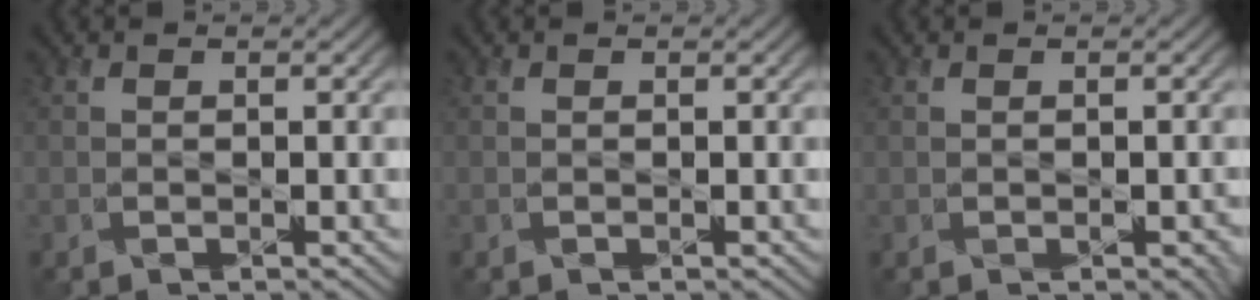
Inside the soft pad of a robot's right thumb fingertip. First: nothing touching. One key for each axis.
{"total": 0.0}
{"total": 1.1, "fx": -0.4, "fy": 0.4, "fz": 0.9, "tx": -0.014, "ty": -0.003, "tz": 0.000}